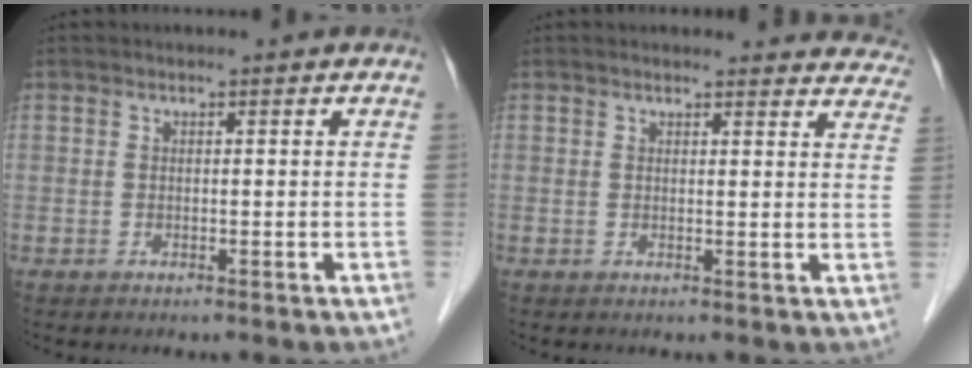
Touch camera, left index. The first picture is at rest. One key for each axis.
{"total": 13.4, "fx": 12.8, "fy": 3.1, "fz": 2.5, "tx": 0.010, "ty": -0.024, "tz": 0.112}